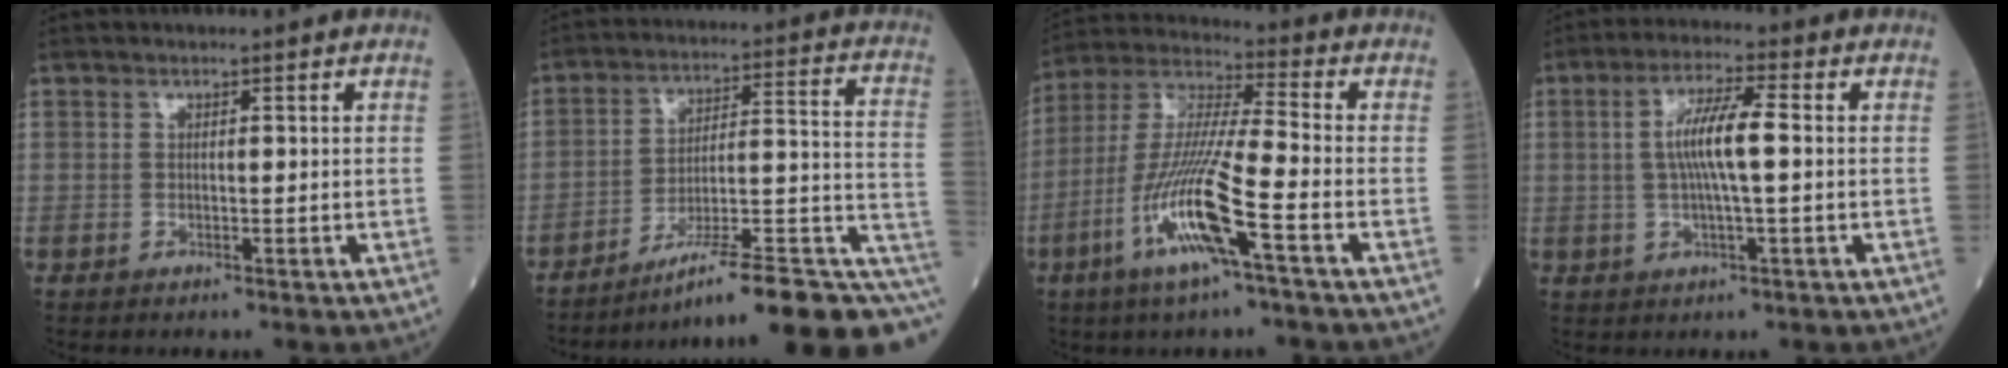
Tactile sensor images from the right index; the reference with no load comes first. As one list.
[{"total": 19.2, "force": [-15.7, 0.2, 11.0], "torque": [-0.089, 0.029, -0.229]}, {"total": 14.0, "force": [-5.7, 0.1, 12.8], "torque": [-0.267, -0.010, -0.115]}, {"total": 7.1, "force": [0.4, 0.5, 7.0], "torque": [-0.140, 0.007, 0.004]}]